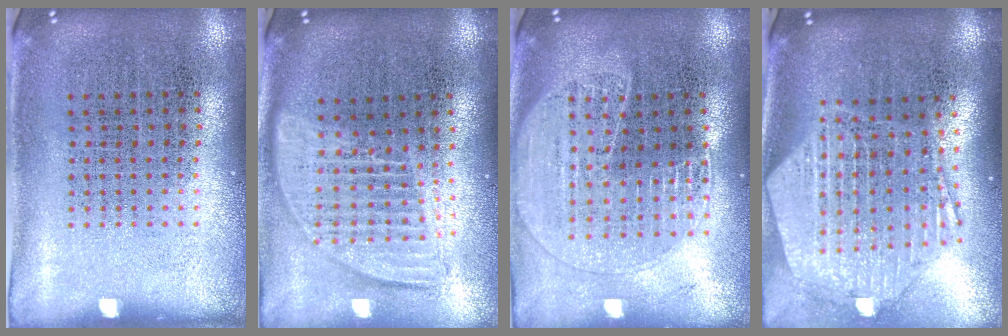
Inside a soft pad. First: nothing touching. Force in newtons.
{"total": 1.8, "press": 1.6, "slide": 1.0}
{"total": 1.7, "press": 1.5, "slide": 0.6}
{"total": 2.7, "press": 2.2, "slide": 1.5}